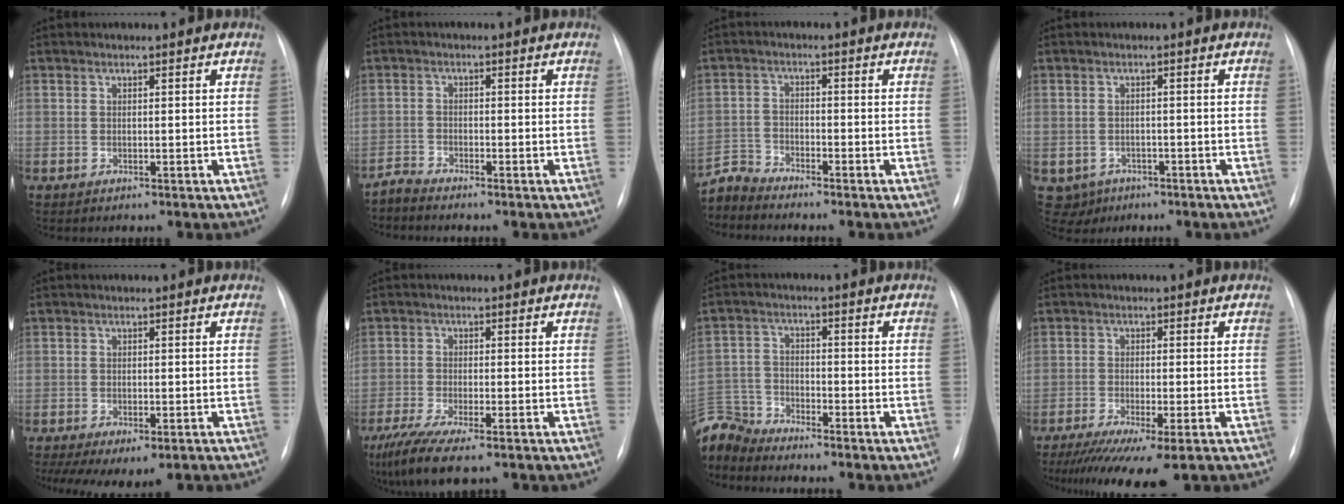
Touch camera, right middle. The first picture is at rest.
{"total": 1.9, "force": [-1.9, -0.3, -0.3], "torque": [0.011, -0.011, -0.042]}
{"total": 4.0, "force": [-3.9, -0.3, -0.7], "torque": [0.015, -0.015, -0.078]}
{"total": 4.0, "force": [-2.1, 3.3, 0.5], "torque": [-0.008, 0.006, -0.027]}
{"total": 10.1, "force": [-6.6, 4.4, 6.2], "torque": [-0.109, -0.007, -0.090]}
{"total": 9.6, "force": [-7.0, 1.6, 6.4], "torque": [-0.119, -0.023, -0.119]}
{"total": 7.7, "force": [-7.7, 0.9, 0.2], "torque": [-0.014, 0.006, -0.156]}
{"total": 11.9, "force": [-8.5, 1.7, 8.1], "torque": [-0.136, -0.031, -0.136]}